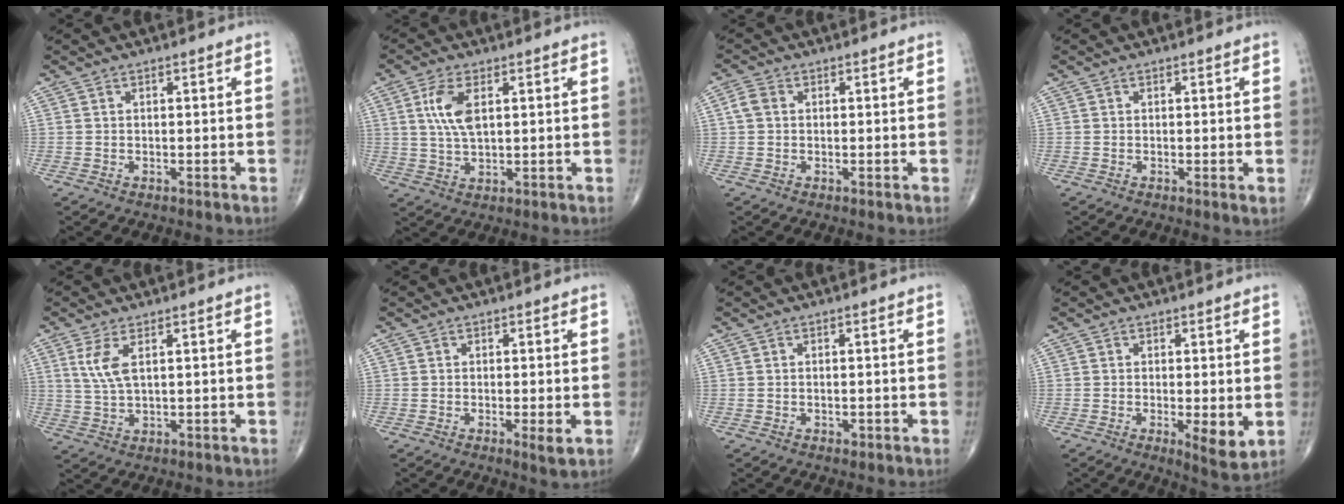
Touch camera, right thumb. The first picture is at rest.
{"total": 7.1, "force": [2.0, 3.2, 6.0], "torque": [-0.129, -0.006, 0.044]}
{"total": 2.7, "force": [0.3, 2.1, 1.6], "torque": [-0.034, 0.009, 0.003]}
{"total": 0.9, "force": [0.0, 0.2, 0.8], "torque": [-0.014, -0.004, -0.002]}
{"total": 5.1, "force": [1.9, 1.9, 4.4], "torque": [-0.101, -0.006, 0.049]}
{"total": 2.3, "force": [-0.4, 0.4, 2.2], "torque": [-0.042, -0.009, -0.010]}
{"total": 0.7, "force": [-0.2, 0.5, 0.4], "torque": [-0.001, 0.001, -0.001]}
{"total": 5.2, "force": [-0.7, 1.6, 4.9], "torque": [-0.076, -0.018, -0.011]}